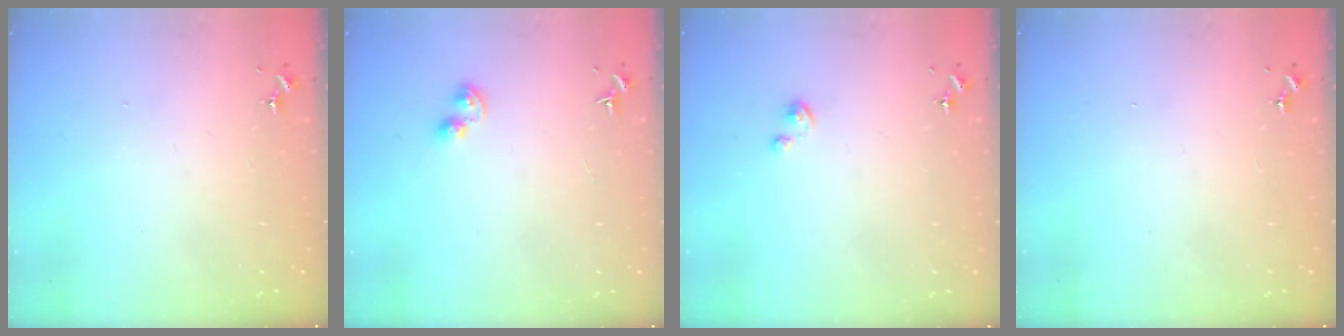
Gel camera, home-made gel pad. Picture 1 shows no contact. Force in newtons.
{"total": 3.8, "press": 3.7, "slide": 0.6}
{"total": 0.9, "press": 0.9, "slide": 0.1}
{"total": 0.0}